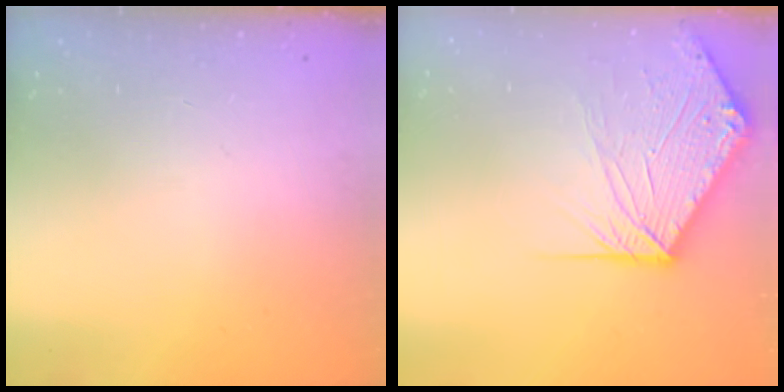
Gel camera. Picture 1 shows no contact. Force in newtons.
{"total": 11.6, "press": 11.4, "slide": 1.7}